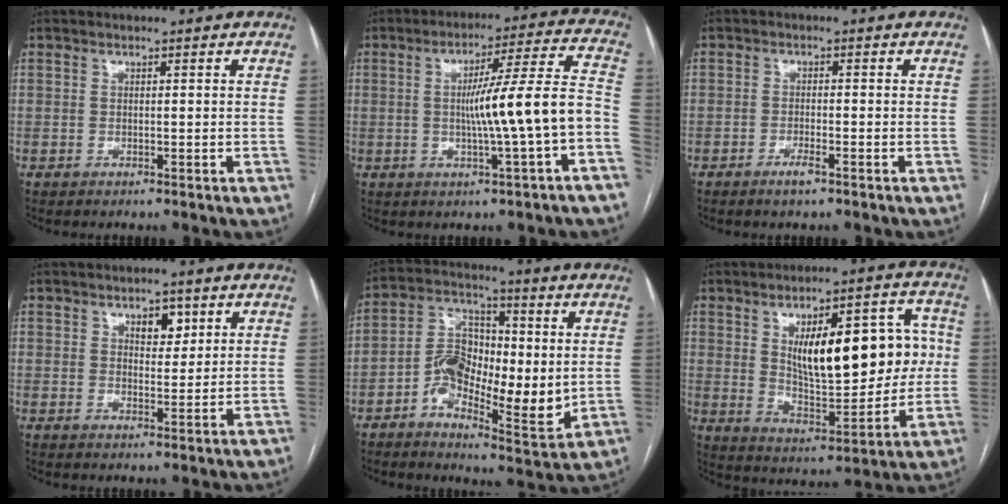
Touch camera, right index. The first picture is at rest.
{"total": 12.1, "force": [-2.4, -0.6, 11.8], "torque": [-0.180, 0.016, -0.036]}
{"total": 2.2, "force": [-1.5, 0.3, 1.6], "torque": [-0.030, -0.001, -0.025]}
{"total": 3.8, "force": [1.9, 2.0, 2.6], "torque": [-0.036, 0.003, 0.030]}
{"total": 13.4, "force": [-1.3, 7.0, 11.3], "torque": [-0.210, 0.017, -0.022]}
{"total": 18.5, "force": [3.1, 7.2, 16.8], "torque": [-0.246, 0.027, 0.058]}